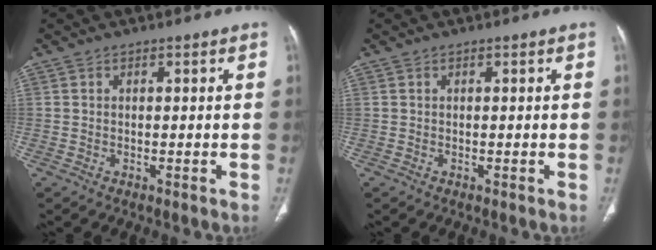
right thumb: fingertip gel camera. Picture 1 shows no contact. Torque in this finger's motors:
{"motor_torque": [0.25, 1.26, 0.68, 0.62, 0.19]}